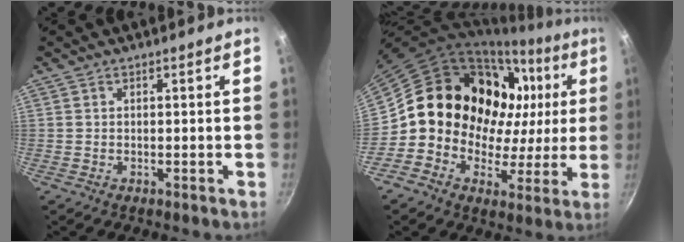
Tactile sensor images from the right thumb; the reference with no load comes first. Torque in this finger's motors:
{"motor_torque": [0.94, 1.76, 1.02, -1.01, 0.18]}